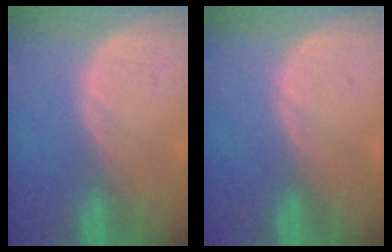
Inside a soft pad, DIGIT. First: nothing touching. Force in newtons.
{"total": 0.0}